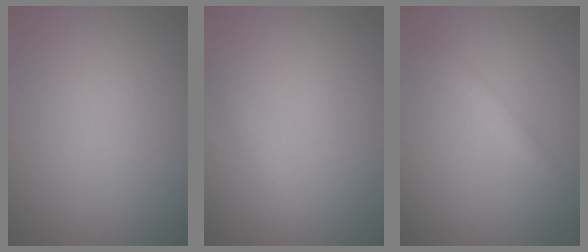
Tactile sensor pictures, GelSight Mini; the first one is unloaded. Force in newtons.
{"total": 1.3, "press": 1.3, "slide": 0.2}
{"total": 1.3, "press": 1.3, "slide": 0.1}